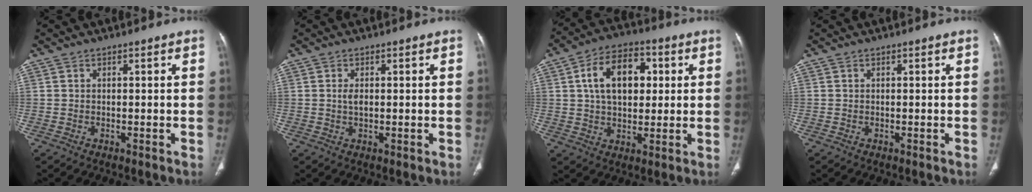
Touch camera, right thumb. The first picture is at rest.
{"total": 1.8, "force": [0.2, 0.9, 1.5], "torque": [-0.030, -0.002, 0.003]}
{"total": 13.2, "force": [2.9, 8.4, 9.8], "torque": [-0.136, 0.008, 0.042]}
{"total": 0.0}